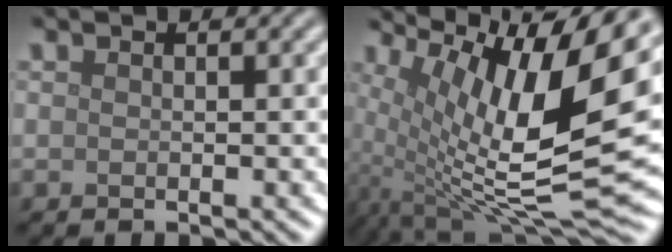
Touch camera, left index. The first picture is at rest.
{"total": 15.1, "force": [3.3, 4.9, 13.9], "torque": [-0.261, -0.001, 0.071]}